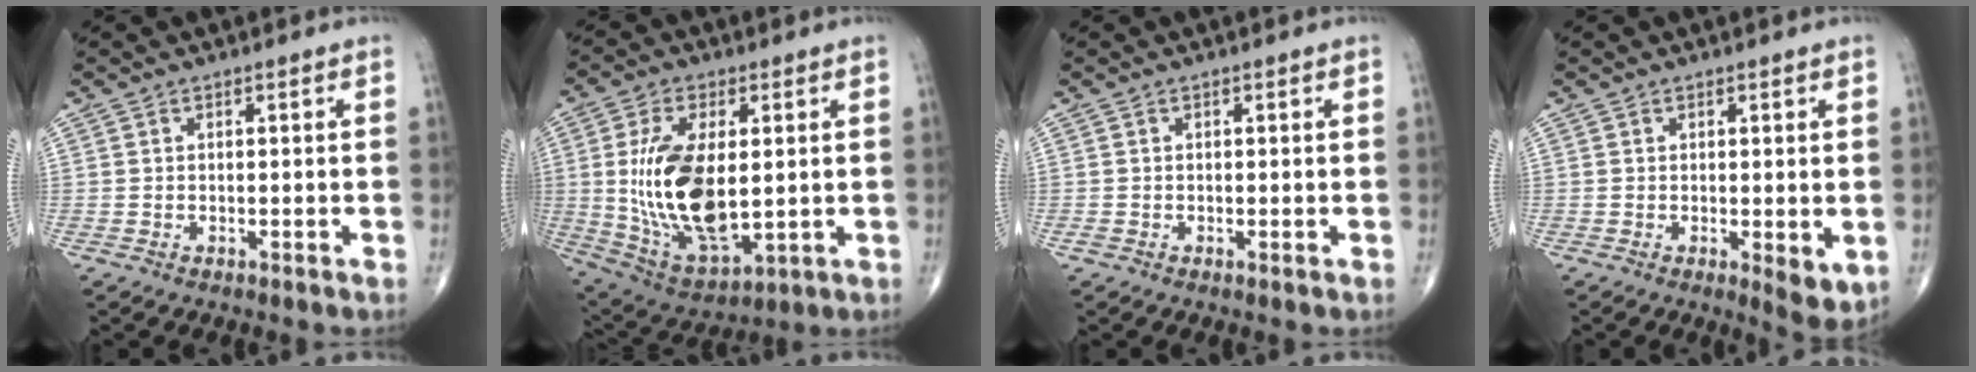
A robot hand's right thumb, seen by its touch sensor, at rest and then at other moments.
{"total": 18.4, "force": [0.9, 9.2, 15.9], "torque": [-0.303, -0.019, 0.035]}
{"total": 0.8, "force": [-0.2, 0.5, 0.5], "torque": [-0.011, -0.003, -0.007]}
{"total": 4.5, "force": [-0.6, 1.7, 4.1], "torque": [-0.053, -0.014, -0.006]}